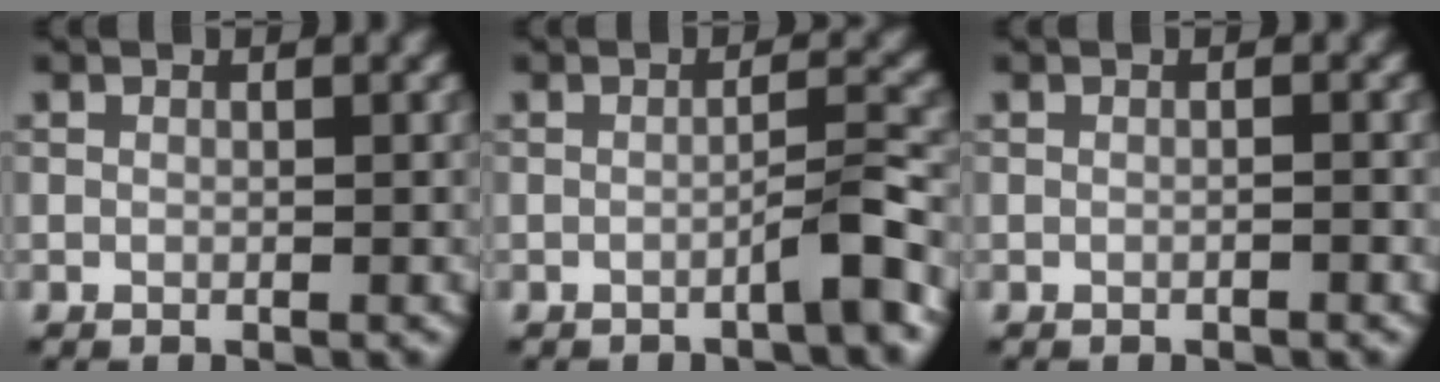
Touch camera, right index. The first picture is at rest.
{"total": 2.6, "force": [-1.4, 0.1, 2.1], "torque": [-0.028, 0.017, -0.030]}
{"total": 0.5, "force": [-0.3, 0.0, 0.4], "torque": [-0.007, 0.003, -0.009]}